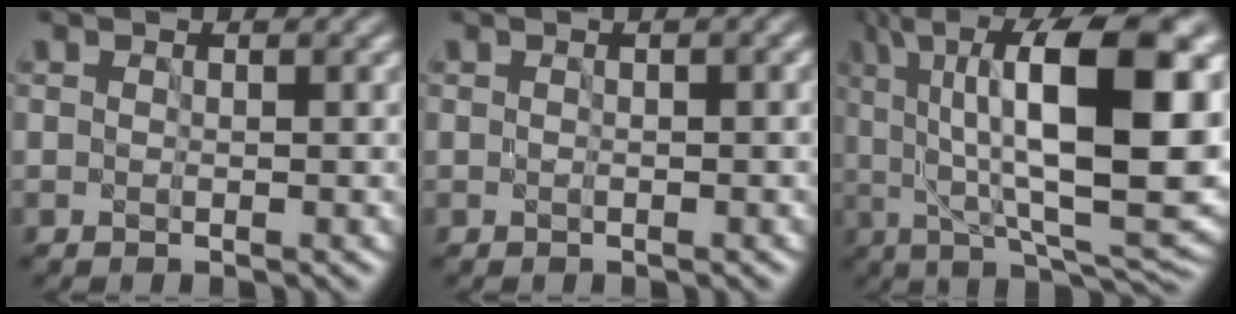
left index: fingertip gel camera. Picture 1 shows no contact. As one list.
[{"total": 1.2, "force": [0.2, 0.3, 1.2], "torque": [-0.024, 0.004, 0.000]}, {"total": 16.4, "force": [3.9, 5.4, 15.0], "torque": [-0.231, 0.012, 0.066]}]